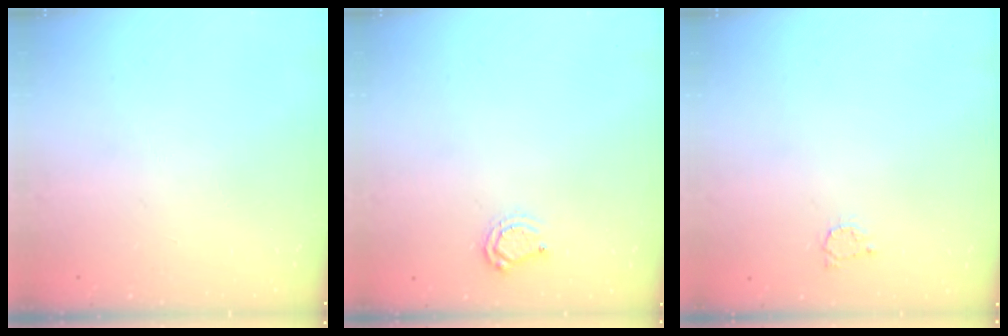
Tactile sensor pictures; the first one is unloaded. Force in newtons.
{"total": 6.2, "press": 6.2, "slide": 0.4}
{"total": 2.5, "press": 2.5, "slide": 0.4}